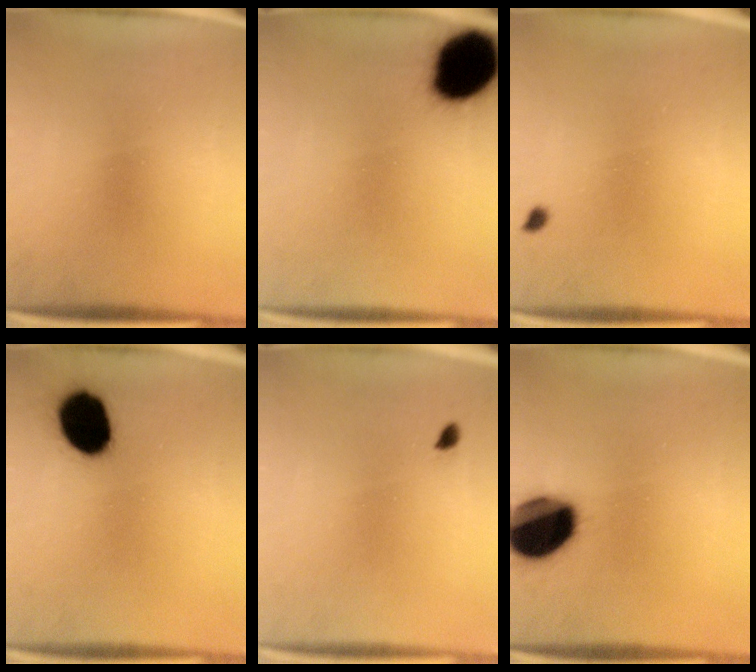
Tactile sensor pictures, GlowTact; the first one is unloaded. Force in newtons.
{"total": 19.0}
{"total": 0.7}
{"total": 13.6}
{"total": 0.9}
{"total": 17.6}